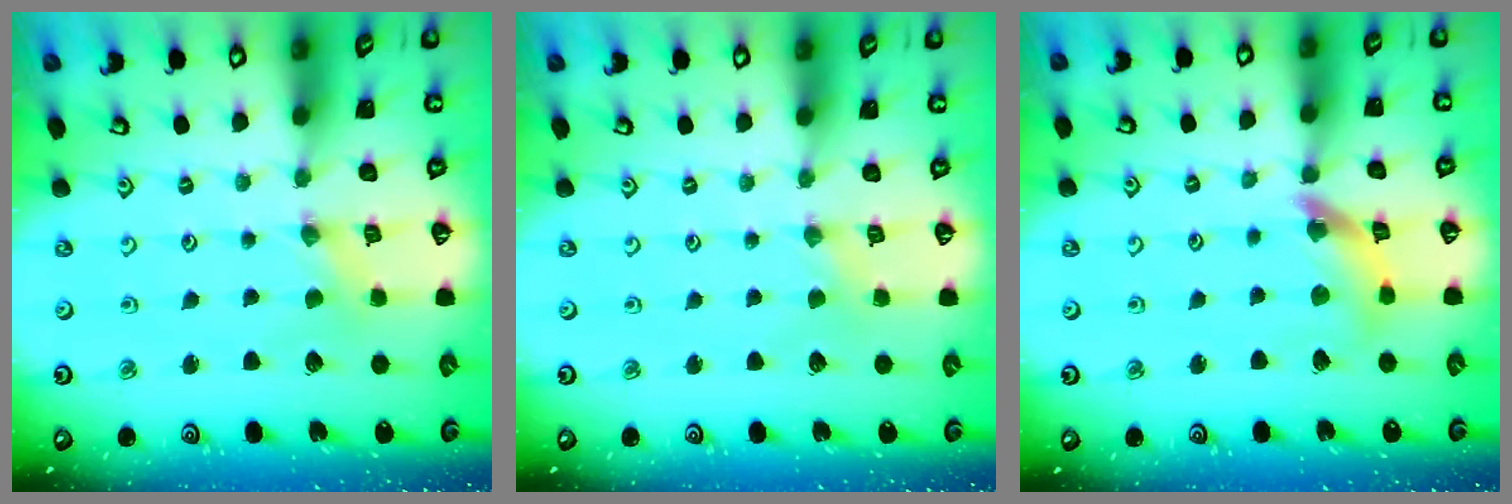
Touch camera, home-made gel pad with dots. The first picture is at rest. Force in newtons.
{"total": 0.9, "press": 0.8, "slide": 0.2}
{"total": 11.0, "press": 10.9, "slide": 1.2}